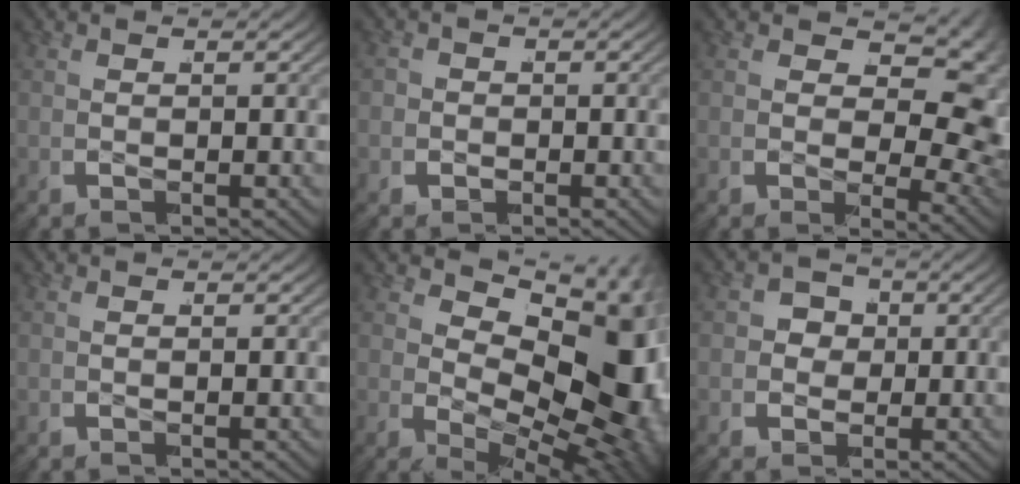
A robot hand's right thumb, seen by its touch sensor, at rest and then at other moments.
{"total": 1.4, "force": [-0.3, 1.4, 0.2], "torque": [-0.004, 0.001, -0.008]}
{"total": 10.0, "force": [-0.2, 6.0, 8.0], "torque": [-0.109, -0.019, 0.003]}
{"total": 0.0}
{"total": 18.3, "force": [-1.2, 11.2, 14.5], "torque": [-0.225, -0.042, 0.001]}
{"total": 5.1, "force": [0.3, 4.4, 2.5], "torque": [-0.049, -0.007, 0.002]}